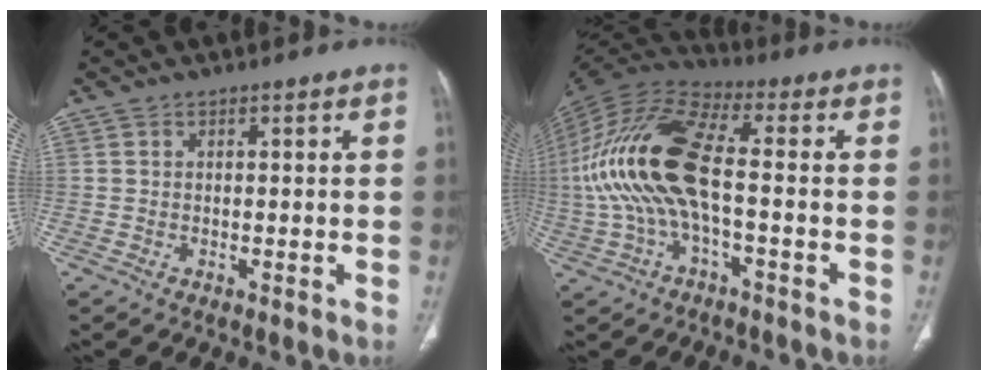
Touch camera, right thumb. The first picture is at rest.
{"total": 18.1, "force": [-1.4, 7.1, 16.6], "torque": [-0.359, 0.038, -0.029]}